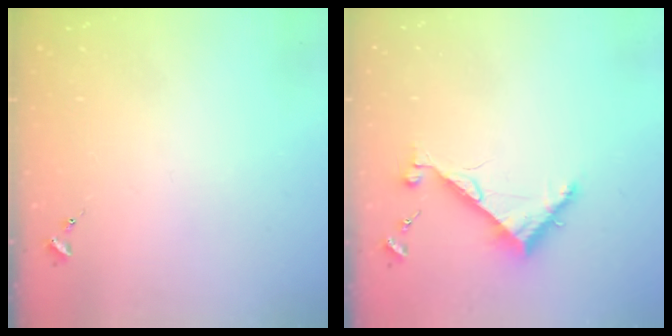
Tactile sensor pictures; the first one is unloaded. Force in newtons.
{"total": 6.9, "press": 6.9, "slide": 0.6}